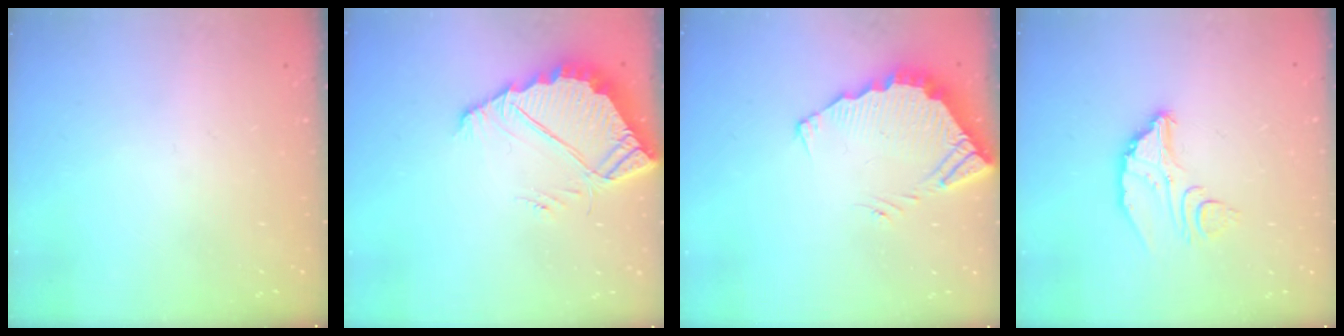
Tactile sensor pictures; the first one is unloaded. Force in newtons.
{"total": 5.9, "press": 5.9, "slide": 0.3}
{"total": 4.8, "press": 4.7, "slide": 0.7}
{"total": 7.5, "press": 7.4, "slide": 0.6}